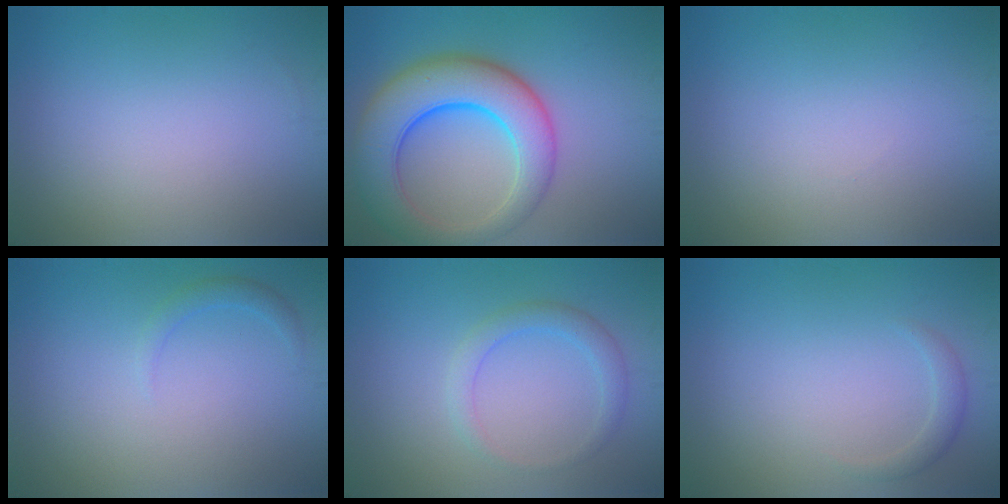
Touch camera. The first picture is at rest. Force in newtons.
{"total": 9.2, "press": 9.2, "slide": 0.6}
{"total": 0.0}
{"total": 1.1, "press": 1.1, "slide": 0.0}
{"total": 2.2, "press": 2.2, "slide": 0.1}
{"total": 1.2, "press": 1.2, "slide": 0.1}